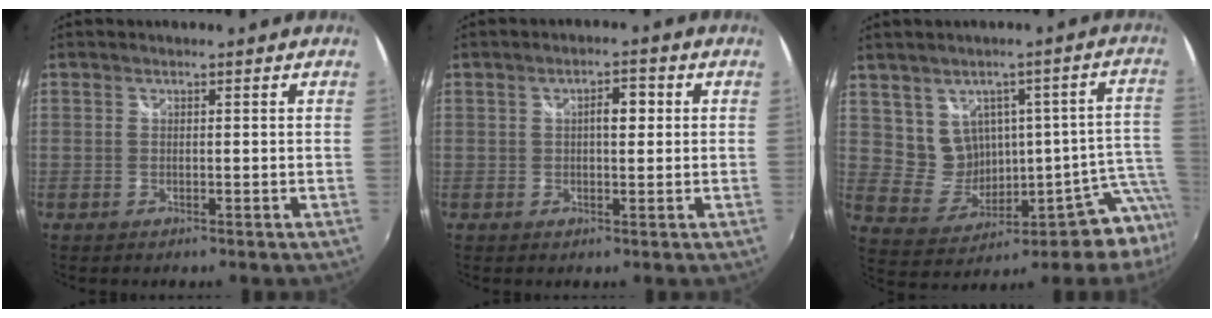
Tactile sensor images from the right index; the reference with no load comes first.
{"total": 3.6, "force": [0.8, 1.5, 3.1], "torque": [-0.047, 0.011, 0.013]}
{"total": 13.4, "force": [-1.3, 9.3, 9.6], "torque": [-0.119, 0.004, 0.012]}